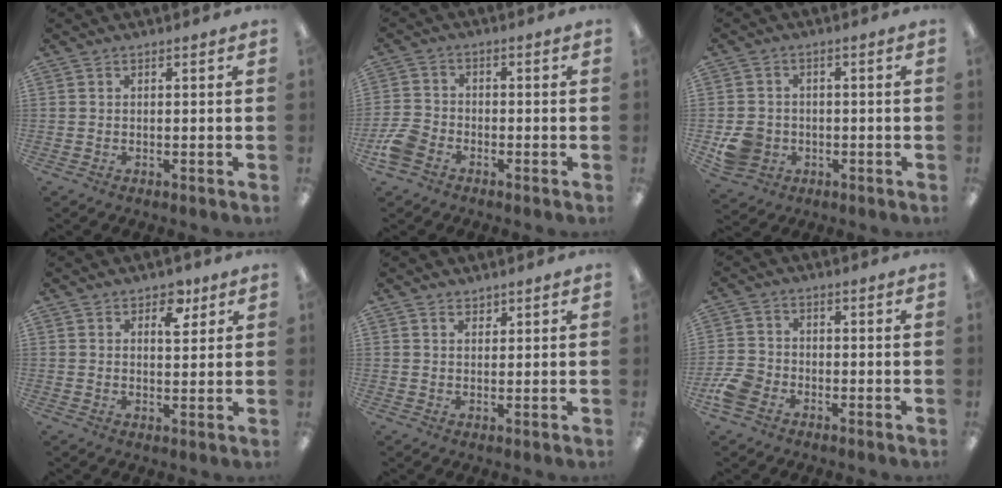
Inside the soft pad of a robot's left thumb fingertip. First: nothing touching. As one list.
[{"total": 6.2, "force": [-3.6, 4.1, 3.1], "torque": [-0.069, 0.019, -0.068]}, {"total": 6.6, "force": [-1.9, 5.8, 2.4], "torque": [-0.046, 0.016, -0.030]}, {"total": 5.9, "force": [3.5, 3.2, 3.4], "torque": [-0.028, -0.012, 0.054]}, {"total": 1.8, "force": [1.5, 0.9, 0.2], "torque": [0.003, -0.005, 0.028]}, {"total": 6.2, "force": [-3.1, 4.4, 3.2], "torque": [-0.071, 0.017, -0.059]}]